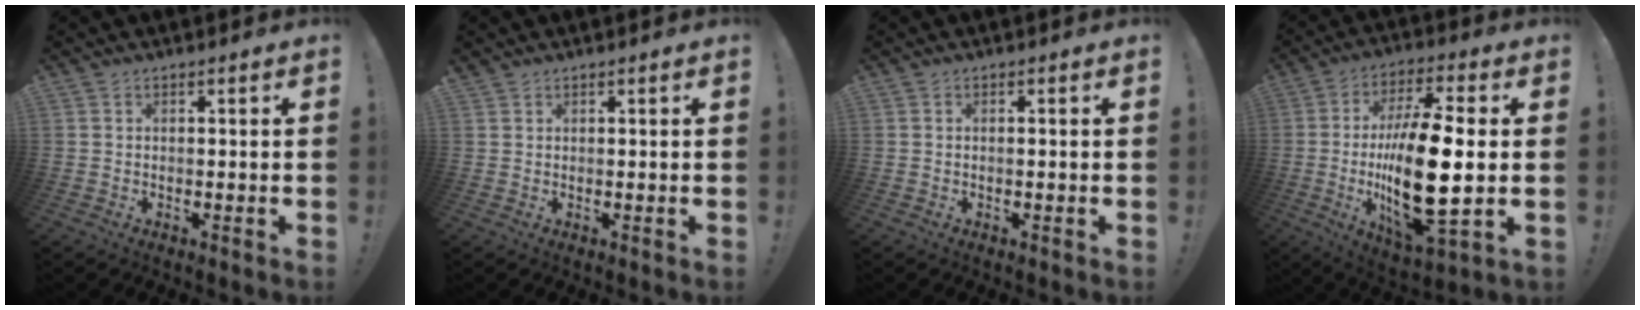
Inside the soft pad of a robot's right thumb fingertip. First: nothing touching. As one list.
[{"total": 0.7, "force": [0.6, 0.2, 0.2], "torque": [0.003, -0.004, 0.011]}, {"total": 0.0}, {"total": 21.3, "force": [-1.5, 6.9, 20.1], "torque": [-0.391, -0.008, -0.026]}]